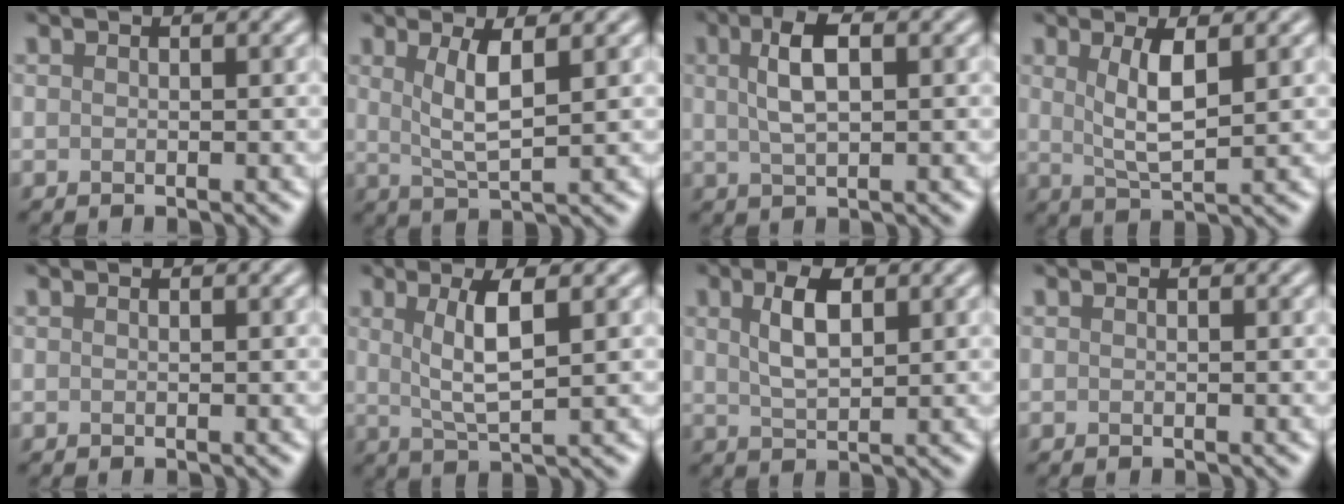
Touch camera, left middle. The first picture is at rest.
{"total": 3.6, "force": [1.2, 0.8, 3.3], "torque": [-0.065, -0.006, 0.026]}
{"total": 4.0, "force": [1.2, 1.6, 3.5], "torque": [-0.073, 0.008, 0.020]}
{"total": 3.7, "force": [1.2, 1.0, 3.4], "torque": [-0.067, -0.005, 0.024]}
{"total": 0.0}
{"total": 4.2, "force": [1.2, 1.0, 3.9], "torque": [-0.079, -0.002, 0.026]}
{"total": 3.7, "force": [1.3, 1.7, 3.0], "torque": [-0.063, 0.004, 0.027]}
{"total": 0.0}